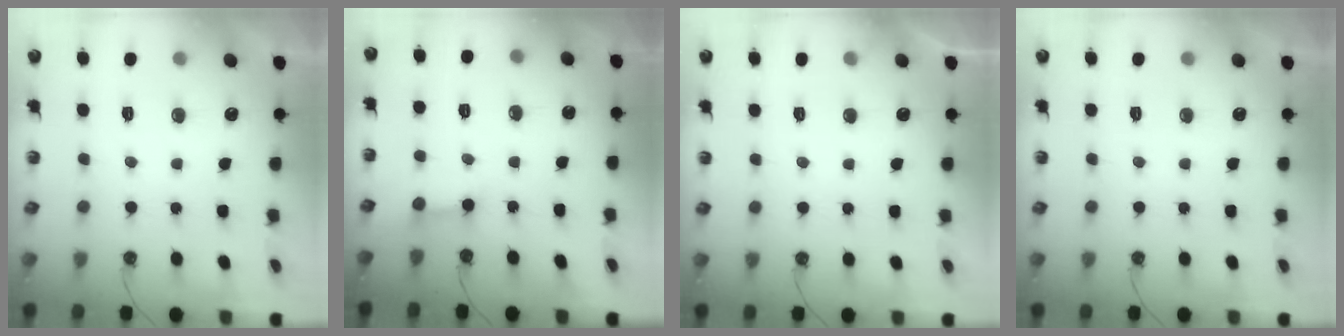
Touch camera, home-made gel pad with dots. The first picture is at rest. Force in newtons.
{"total": 3.1, "press": 3.0, "slide": 0.6}
{"total": 2.4, "press": 2.4, "slide": 0.2}
{"total": 0.0}